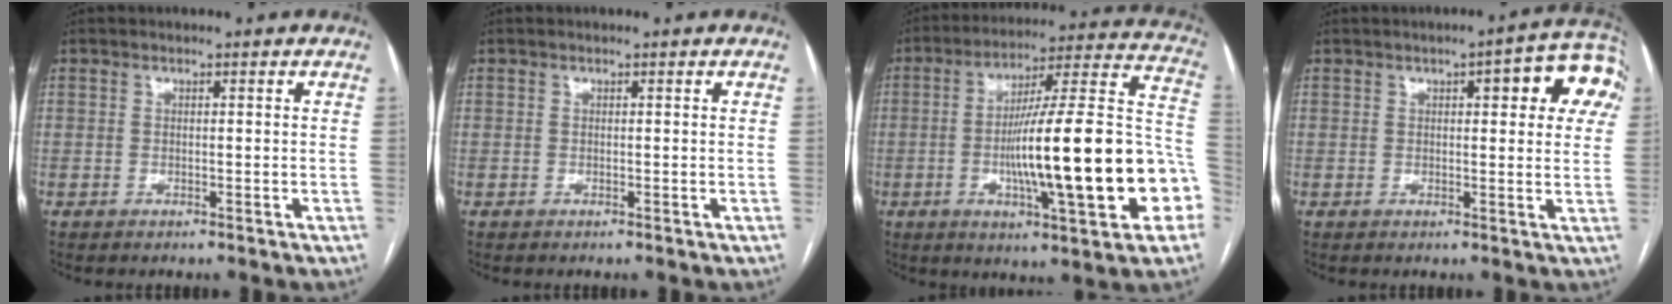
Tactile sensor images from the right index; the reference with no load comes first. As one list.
[{"total": 0.0}, {"total": 25.1, "force": [-5.7, 2.8, 24.3], "torque": [-0.311, 0.020, -0.082]}, {"total": 10.1, "force": [3.6, 2.5, 9.1], "torque": [-0.101, 0.021, 0.035]}]